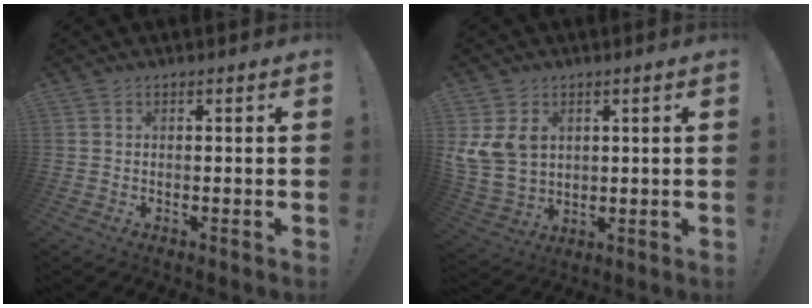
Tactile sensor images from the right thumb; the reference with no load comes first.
{"total": 9.4, "force": [3.4, 7.4, 4.8], "torque": [-0.095, -0.010, 0.073]}